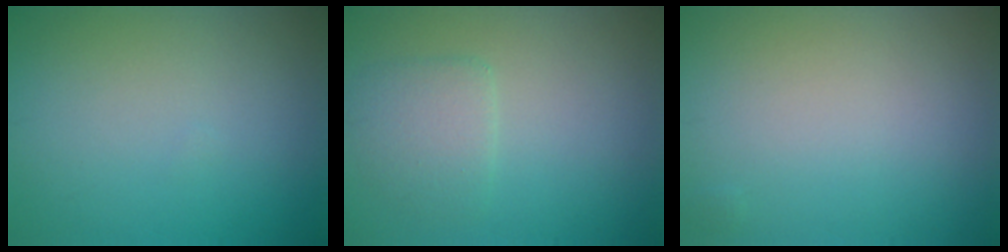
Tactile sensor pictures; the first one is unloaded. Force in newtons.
{"total": 2.5, "press": 2.5, "slide": 0.2}
{"total": 0.0}